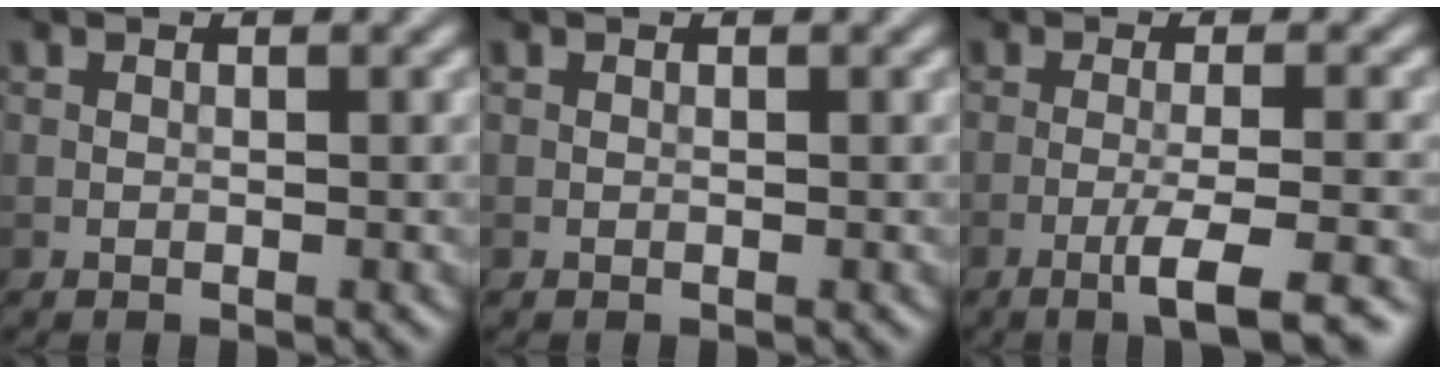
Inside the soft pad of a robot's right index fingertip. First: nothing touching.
{"total": 0.0}
{"total": 4.7, "force": [-2.5, 0.5, 3.9], "torque": [-0.058, 0.005, -0.048]}